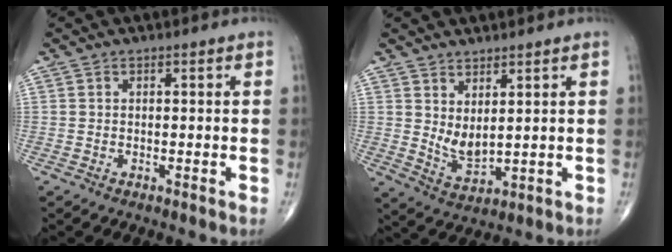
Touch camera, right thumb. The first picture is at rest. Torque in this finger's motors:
{"motor_torque": [0.35, 0.26, -0.08, -0.12, 0.00]}